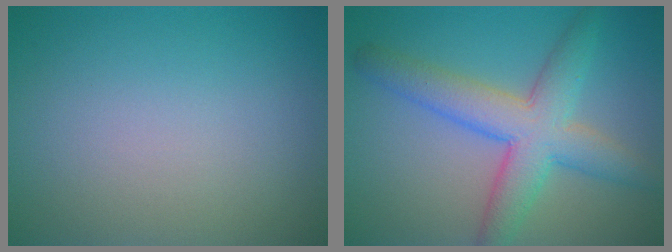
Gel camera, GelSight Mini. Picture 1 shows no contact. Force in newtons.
{"total": 6.3, "press": 6.3, "slide": 0.2}